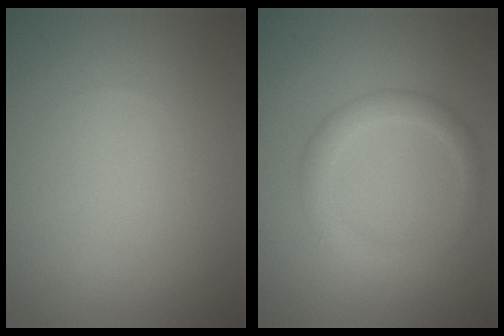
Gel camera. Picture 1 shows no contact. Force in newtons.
{"total": 2.7, "press": 2.7, "slide": 0.1}